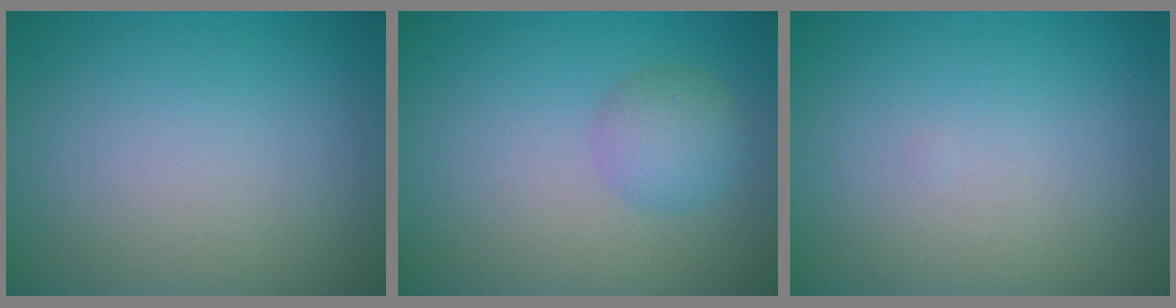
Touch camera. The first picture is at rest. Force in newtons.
{"total": 2.6, "press": 2.6, "slide": 0.0}
{"total": 0.0}